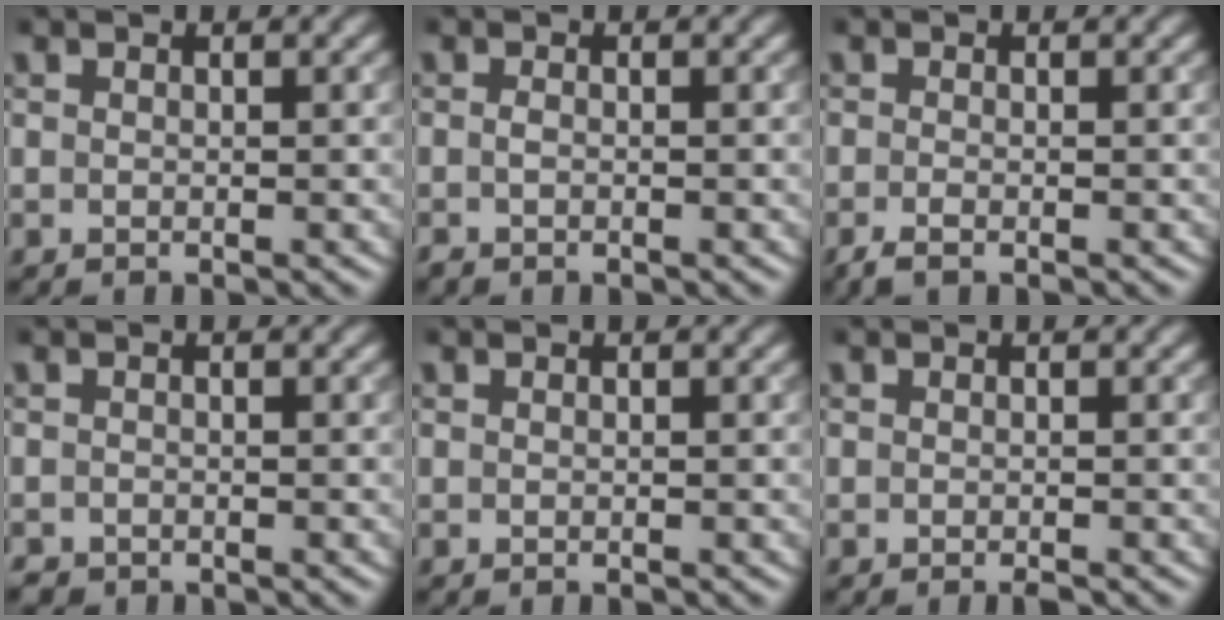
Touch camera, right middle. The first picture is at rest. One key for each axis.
{"total": 0.7, "fx": -0.4, "fy": 0.2, "fz": 0.5, "tx": -0.012, "ty": 0.000, "tz": -0.010}
{"total": 1.5, "fx": -1.0, "fy": 0.3, "fz": 1.1, "tx": -0.022, "ty": -0.005, "tz": -0.023}
{"total": 0.8, "fx": -0.7, "fy": 0.3, "fz": 0.0, "tx": 0.003, "ty": -0.005, "tz": -0.013}
{"total": 0.0}
{"total": 0.6, "fx": -0.4, "fy": 0.0, "fz": 0.5, "tx": -0.007, "ty": -0.001, "tz": -0.008}